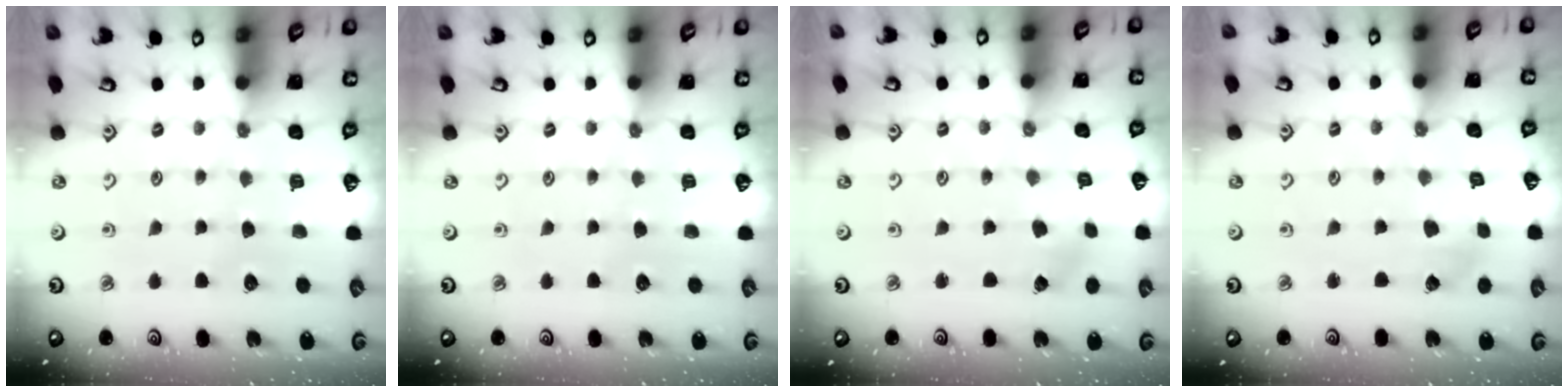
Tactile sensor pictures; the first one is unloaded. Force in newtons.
{"total": 0.0}
{"total": 1.4, "press": 1.4, "slide": 0.1}
{"total": 1.4, "press": 1.3, "slide": 0.3}